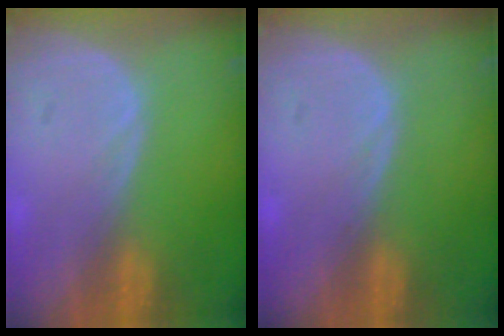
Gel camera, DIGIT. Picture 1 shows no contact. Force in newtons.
{"total": 0.5, "press": 0.1, "slide": 0.5}